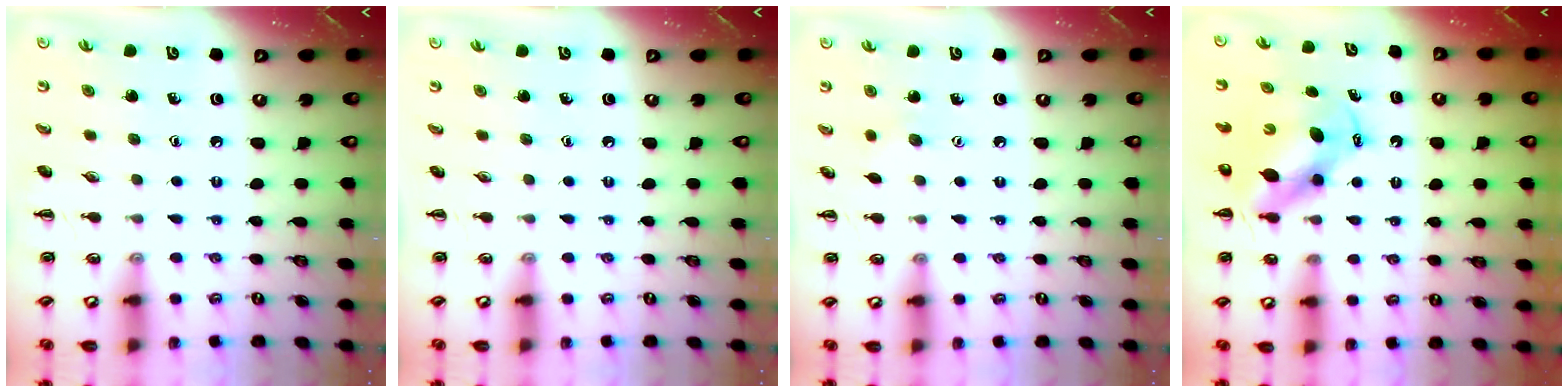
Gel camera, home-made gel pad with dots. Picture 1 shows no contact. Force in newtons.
{"total": 0.0}
{"total": 2.8, "press": 2.8, "slide": 0.7}
{"total": 5.9, "press": 5.8, "slide": 1.1}